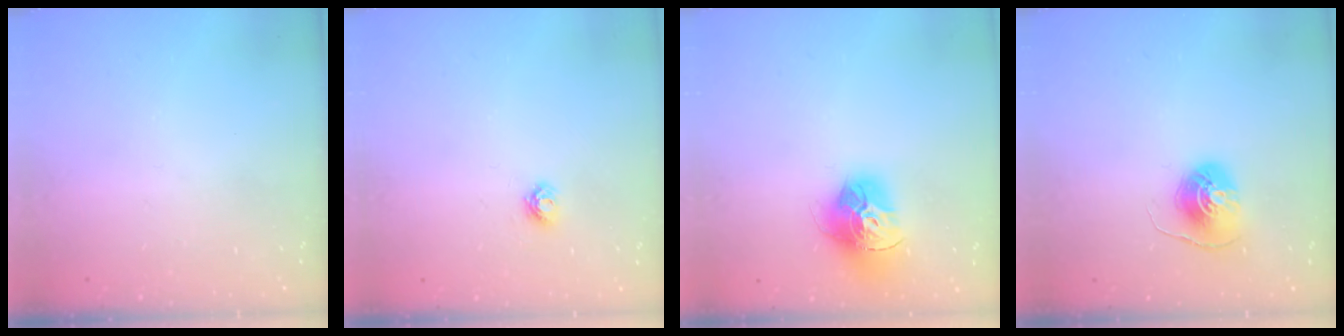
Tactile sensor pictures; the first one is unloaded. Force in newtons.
{"total": 4.0, "press": 4.0, "slide": 0.5}
{"total": 15.7, "press": 15.6, "slide": 1.7}
{"total": 7.8, "press": 7.8, "slide": 0.3}